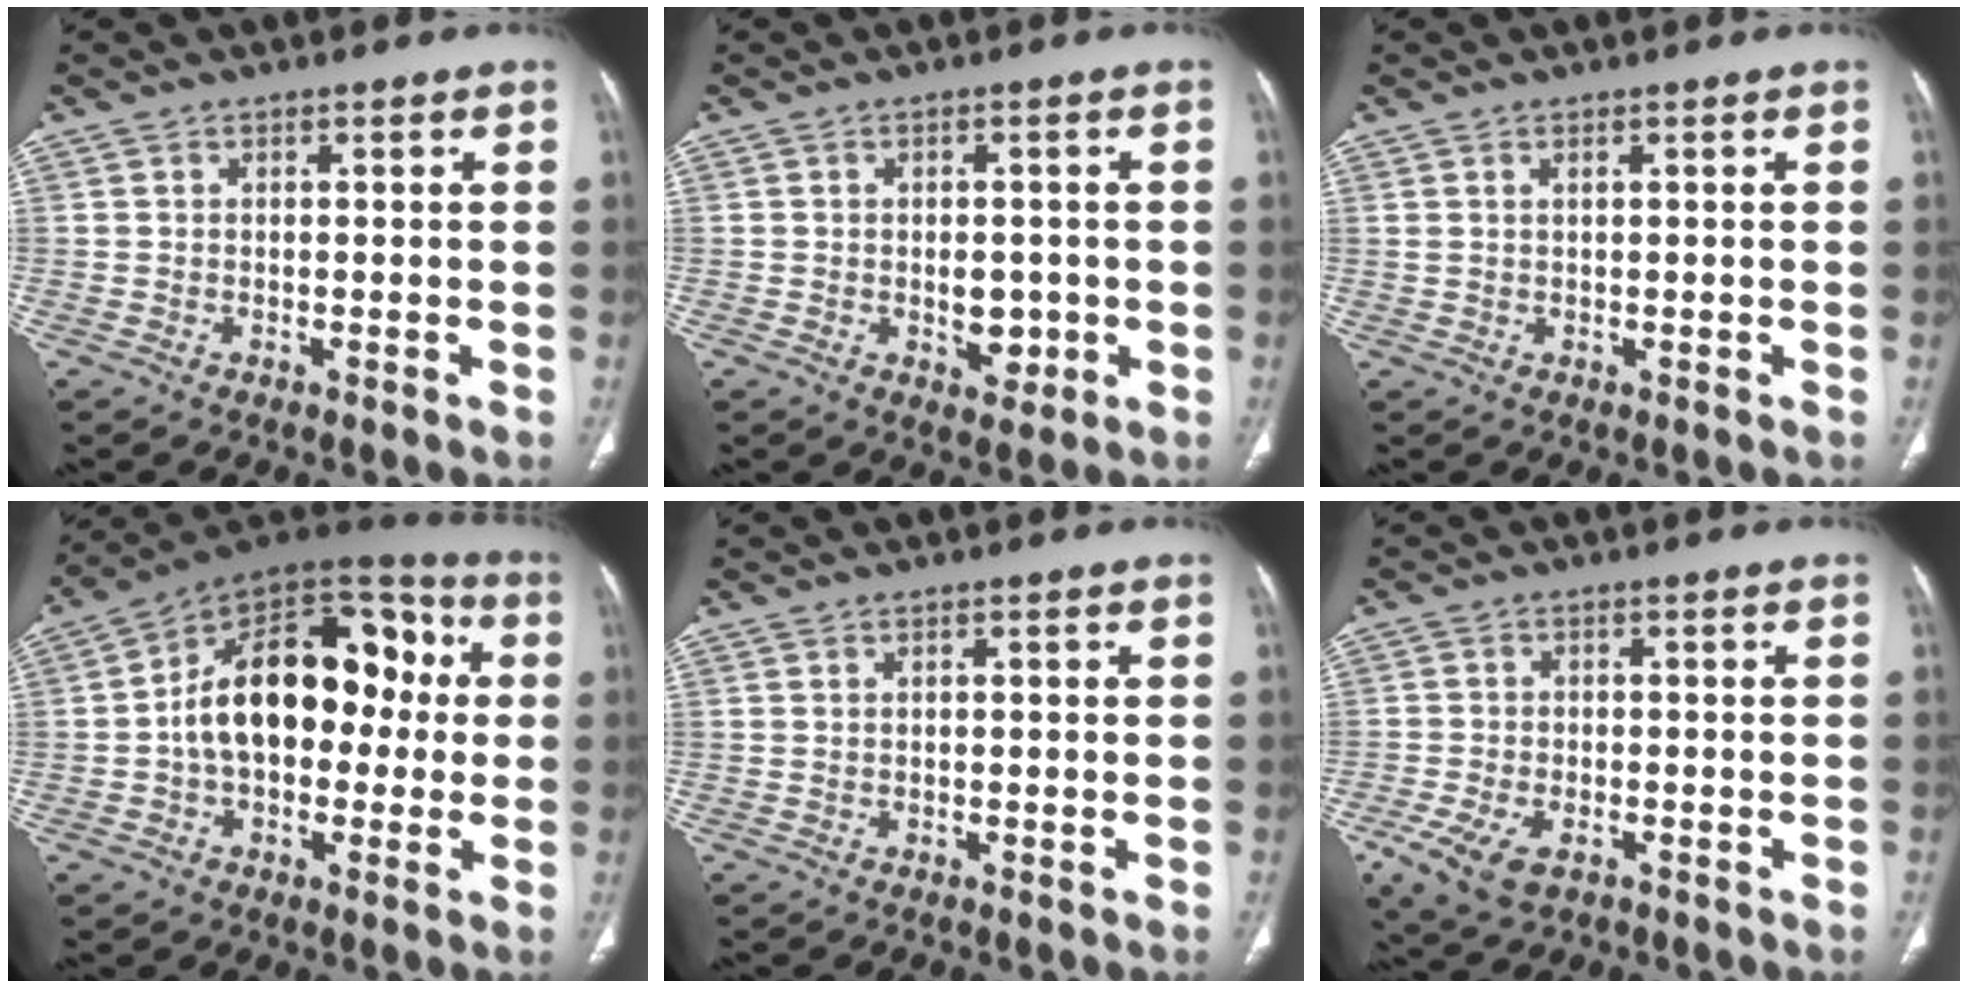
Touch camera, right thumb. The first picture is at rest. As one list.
[{"total": 4.5, "force": [-0.8, 3.1, 3.2], "torque": [-0.026, 0.000, -0.002]}, {"total": 0.6, "force": [0.4, 0.2, 0.5], "torque": [-0.011, 0.009, 0.011]}, {"total": 20.9, "force": [0.7, 13.2, 16.2], "torque": [-0.220, 0.052, 0.003]}, {"total": 0.0}, {"total": 7.8, "force": [-3.8, 4.3, 5.3], "torque": [-0.110, 0.002, -0.064]}]